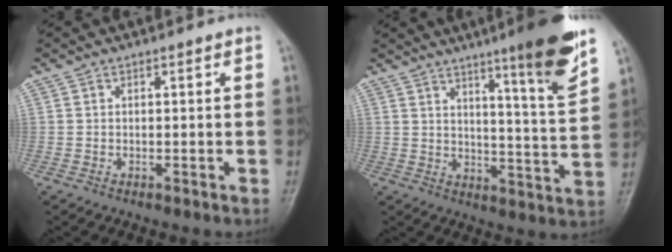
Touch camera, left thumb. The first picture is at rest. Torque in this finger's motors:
{"motor_torque": [4.48, 0.53, 1.45, -1.31, 0.31]}